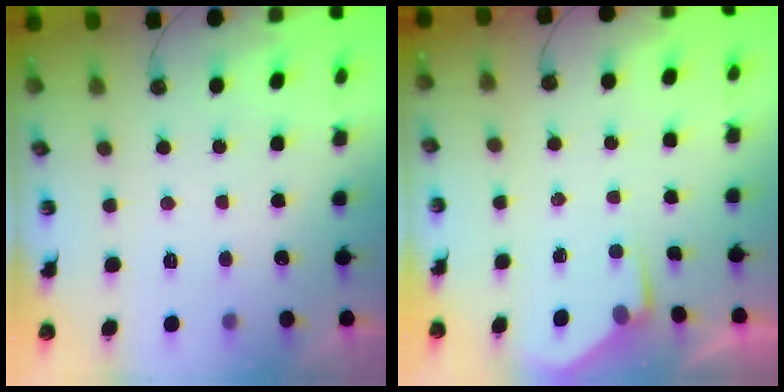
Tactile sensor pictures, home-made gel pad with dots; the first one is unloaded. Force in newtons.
{"total": 2.7, "press": 2.6, "slide": 0.4}